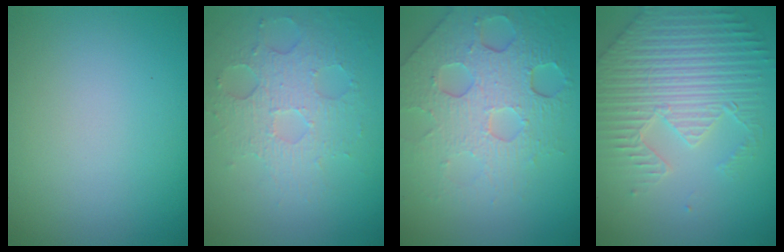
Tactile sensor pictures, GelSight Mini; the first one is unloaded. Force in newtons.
{"total": 3.7, "press": 3.3, "slide": 1.7}
{"total": 7.9, "press": 5.3, "slide": 5.8}
{"total": 6.5, "press": 5.3, "slide": 3.8}